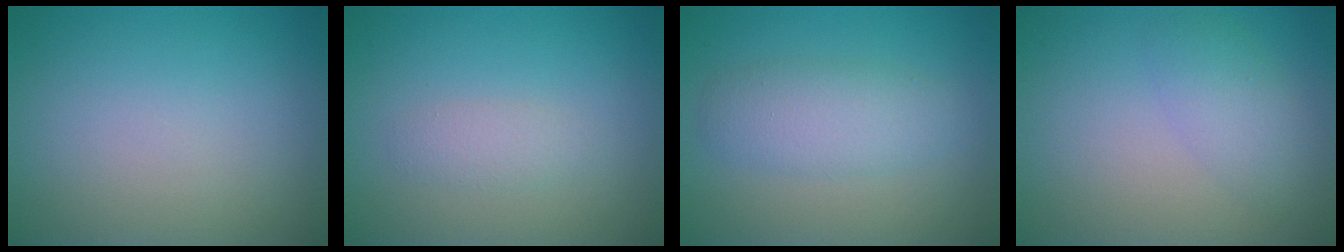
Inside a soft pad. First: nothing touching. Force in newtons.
{"total": 1.4, "press": 1.4, "slide": 0.1}
{"total": 3.5, "press": 3.5, "slide": 0.0}
{"total": 2.7, "press": 2.7, "slide": 0.1}